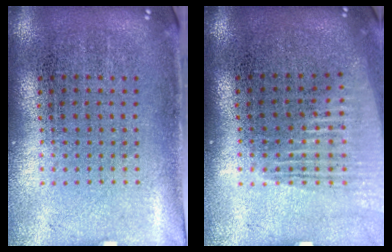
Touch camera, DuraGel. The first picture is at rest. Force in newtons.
{"total": 1.3, "press": 1.2, "slide": 0.6}